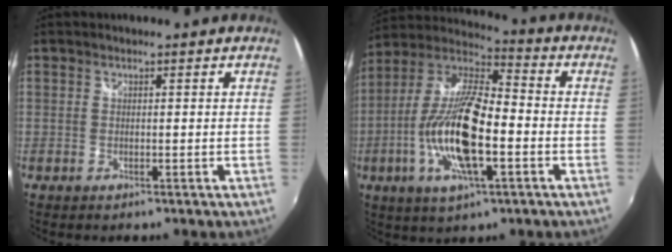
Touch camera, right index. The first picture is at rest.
{"total": 18.2, "force": [-4.7, 5.5, 16.7], "torque": [-0.336, -0.006, -0.095]}